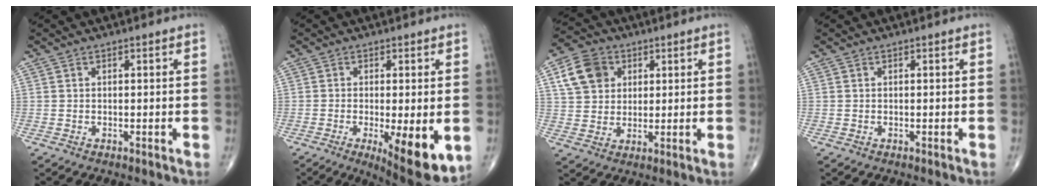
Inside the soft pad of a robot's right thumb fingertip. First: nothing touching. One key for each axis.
{"total": 11.5, "fx": -3.1, "fy": 3.3, "fz": 10.6, "tx": -0.152, "ty": -0.024, "tz": -0.038}
{"total": 9.1, "fx": 3.3, "fy": 7.3, "fz": 4.4, "tx": -0.061, "ty": -0.001, "tz": 0.060}
{"total": 0.0}